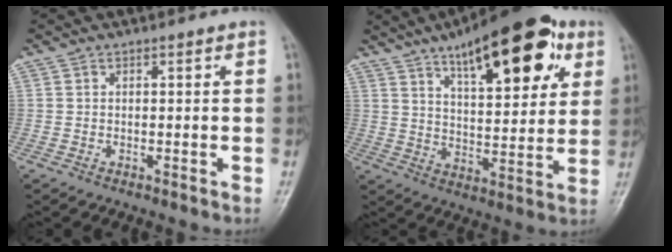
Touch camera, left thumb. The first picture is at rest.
{"total": 20.9, "force": [10.6, 8.0, 16.1], "torque": [-0.198, -0.029, 0.161]}